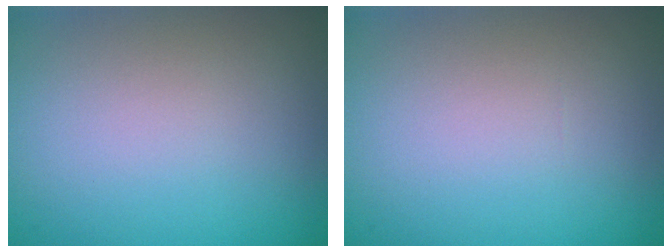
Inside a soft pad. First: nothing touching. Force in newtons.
{"total": 0.0}